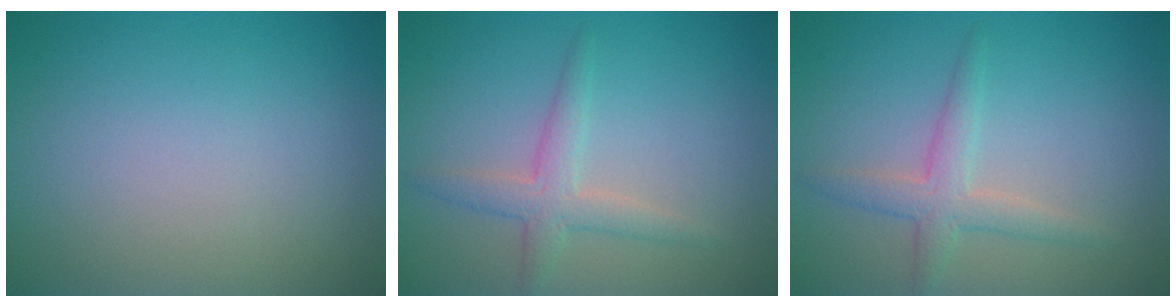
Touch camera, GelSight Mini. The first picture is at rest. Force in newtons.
{"total": 2.6, "press": 2.6, "slide": 0.1}
{"total": 2.6, "press": 2.6, "slide": 0.1}